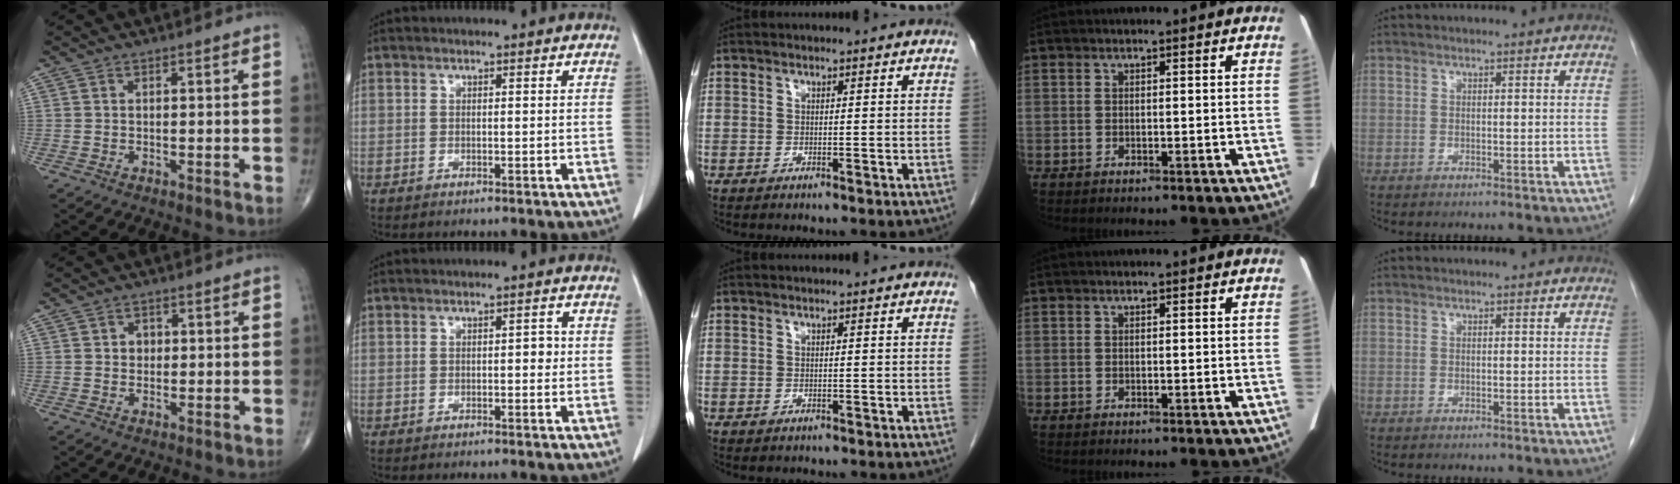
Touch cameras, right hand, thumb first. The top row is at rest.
{"thumb": {"total": 2.0, "force": [0.3, 1.8, 1.0], "torque": [0.000, 0.002, 0.002]}, "index": {"total": 1.6, "force": [0.0, 0.8, 1.4], "torque": [-0.014, 0.004, -0.001]}}